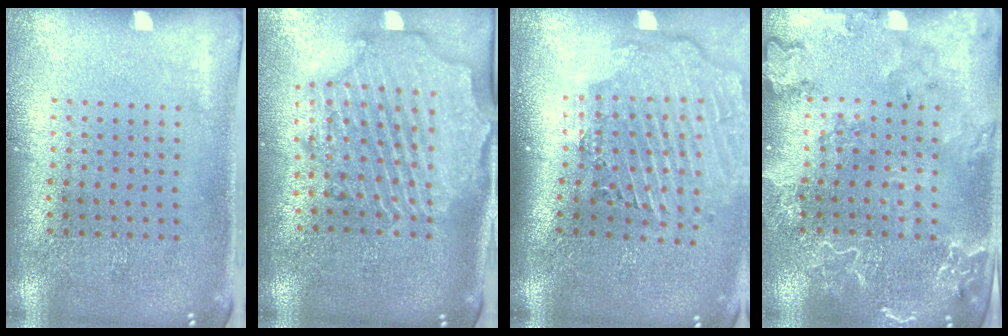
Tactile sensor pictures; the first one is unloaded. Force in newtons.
{"total": 2.9, "press": 2.6, "slide": 1.3}
{"total": 2.9, "press": 2.4, "slide": 1.7}
{"total": 2.5, "press": 2.4, "slide": 0.8}